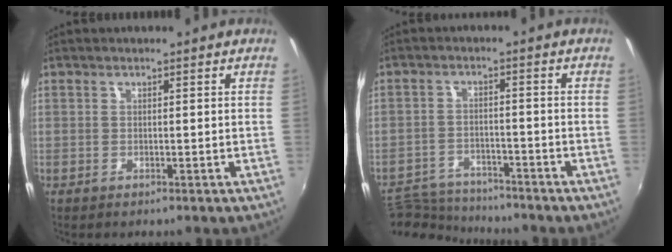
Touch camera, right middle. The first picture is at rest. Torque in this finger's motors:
{"motor_torque": [-0.70, -0.73, -0.28, -0.10]}